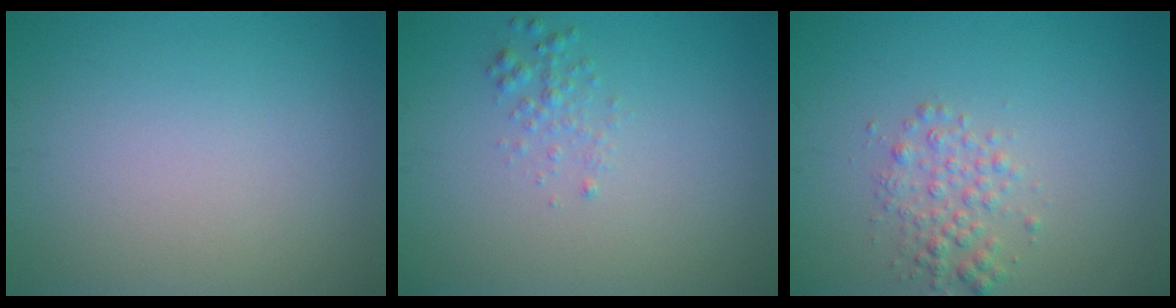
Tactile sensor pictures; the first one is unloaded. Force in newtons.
{"total": 1.2, "press": 1.2, "slide": 0.0}
{"total": 2.2, "press": 2.2, "slide": 0.0}